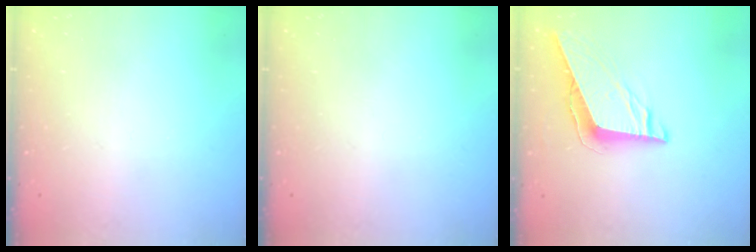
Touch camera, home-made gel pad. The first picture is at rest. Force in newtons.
{"total": 0.0}
{"total": 8.5, "press": 8.5, "slide": 0.3}